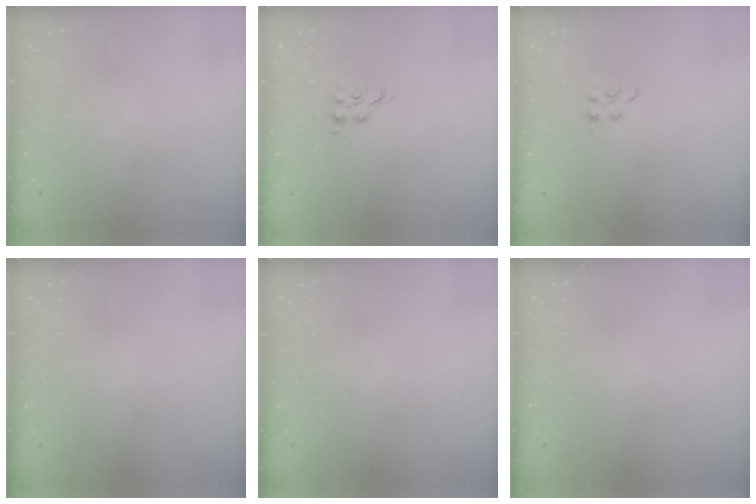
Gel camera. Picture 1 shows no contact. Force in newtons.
{"total": 4.4, "press": 4.4, "slide": 0.3}
{"total": 3.4, "press": 3.4, "slide": 0.4}
{"total": 0.0}
{"total": 0.0}
{"total": 0.0}